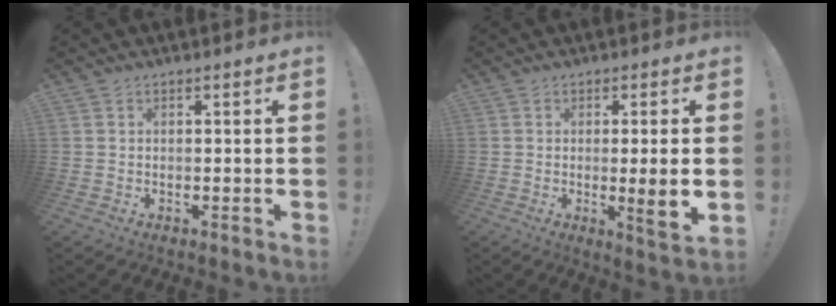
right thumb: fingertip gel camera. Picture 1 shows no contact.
{"total": 7.1, "force": [-0.6, -0.1, 7.1], "torque": [-0.093, -0.016, -0.012]}